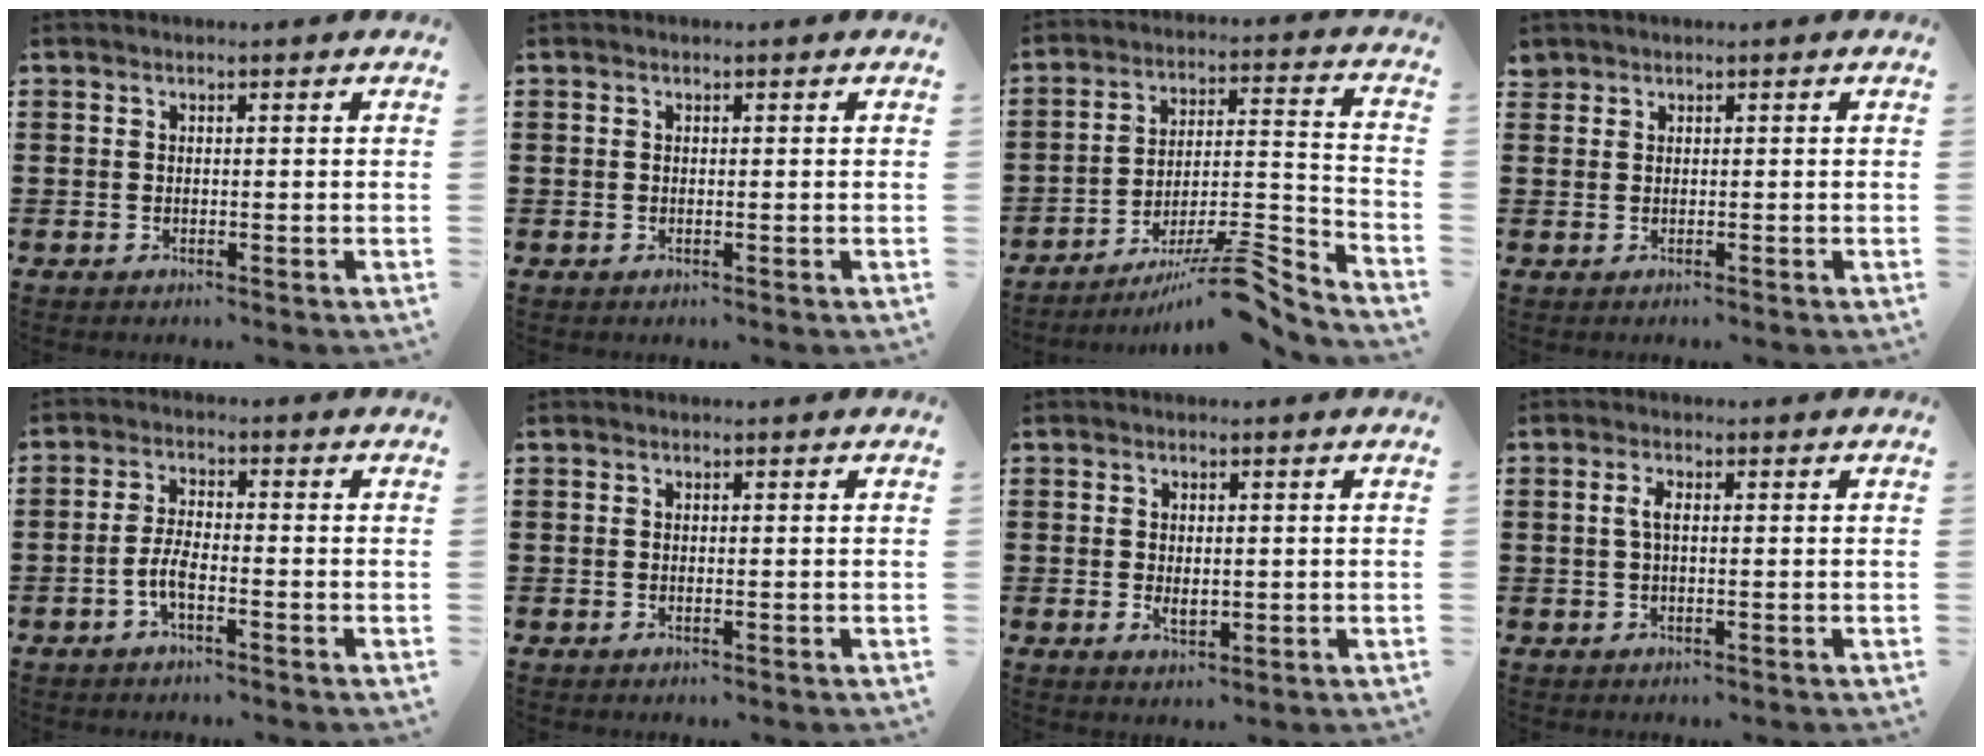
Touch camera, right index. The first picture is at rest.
{"total": 0.0}
{"total": 10.6, "force": [-8.1, 1.5, 6.6], "torque": [-0.093, 0.018, -0.151]}
{"total": 0.9, "force": [0.5, 0.7, 0.0], "torque": [-0.003, 0.002, 0.010]}
{"total": 4.1, "force": [-1.7, 1.0, 3.6], "torque": [-0.085, -0.005, -0.036]}
{"total": 0.0}
{"total": 2.0, "force": [-0.1, 0.8, 1.8], "torque": [-0.037, -0.001, 0.000]}
{"total": 2.0, "force": [0.1, 0.7, 1.9], "torque": [-0.044, 0.001, -0.003]}